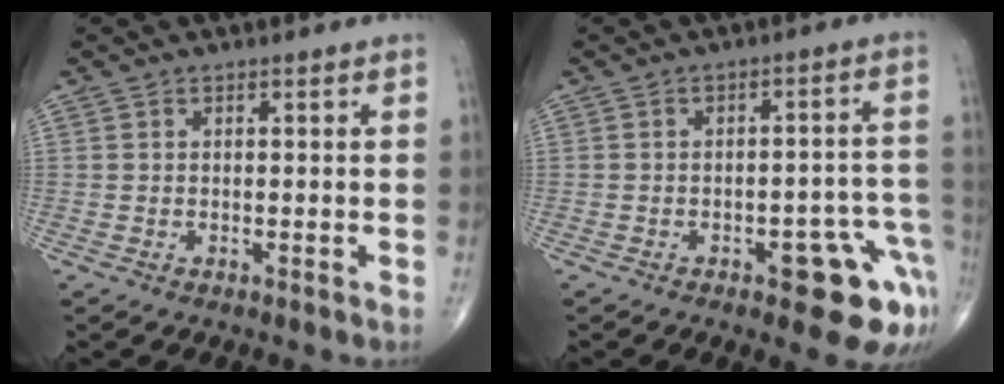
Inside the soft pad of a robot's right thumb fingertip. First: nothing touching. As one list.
[{"total": 11.8, "force": [-5.5, 4.3, 9.5], "torque": [-0.078, 0.038, -0.061]}]